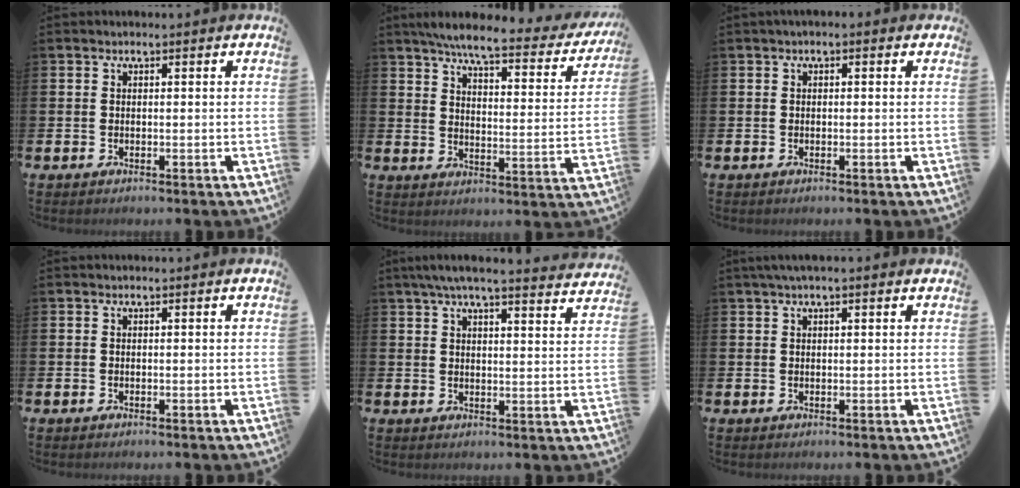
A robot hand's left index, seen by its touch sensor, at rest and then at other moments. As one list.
[{"total": 6.4, "force": [5.5, 0.8, 3.1], "torque": [-0.066, -0.039, 0.084]}, {"total": 0.6, "force": [-0.1, 0.4, 0.4], "torque": [-0.006, 0.007, -0.005]}, {"total": 0.0}, {"total": 5.7, "force": [5.3, 0.2, 2.1], "torque": [-0.053, -0.017, 0.094]}, {"total": 1.8, "force": [1.3, 0.1, 1.2], "torque": [-0.022, 0.005, 0.023]}]